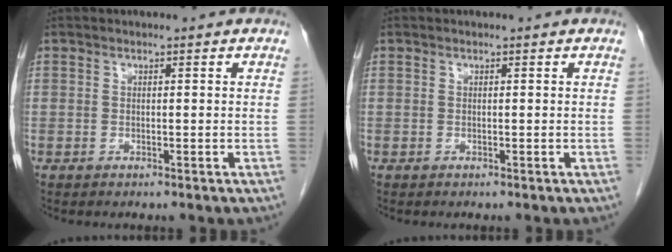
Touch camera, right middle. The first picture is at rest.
{"total": 0.0}